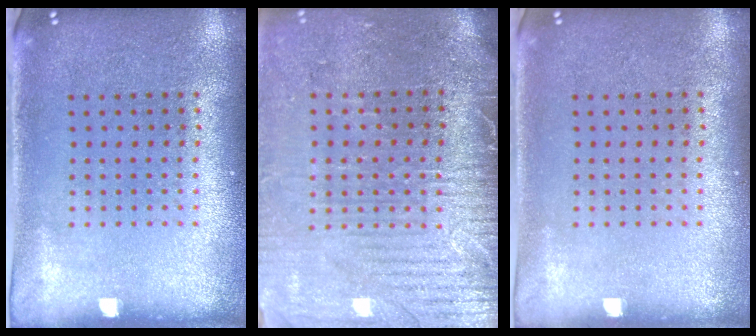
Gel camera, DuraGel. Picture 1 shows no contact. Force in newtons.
{"total": 3.7, "press": 3.4, "slide": 1.5}
{"total": 0.0}